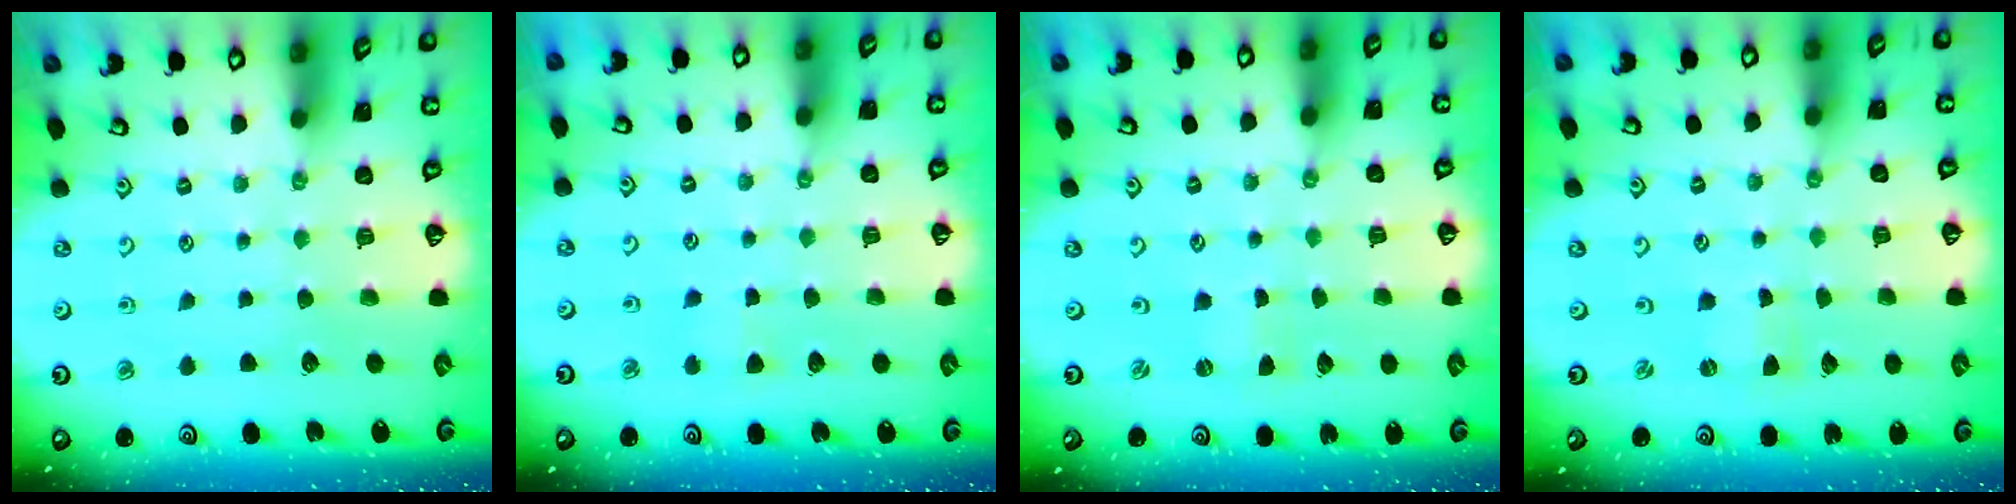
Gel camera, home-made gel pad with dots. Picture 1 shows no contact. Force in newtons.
{"total": 2.8, "press": 2.7, "slide": 0.7}
{"total": 0.0}
{"total": 0.0}